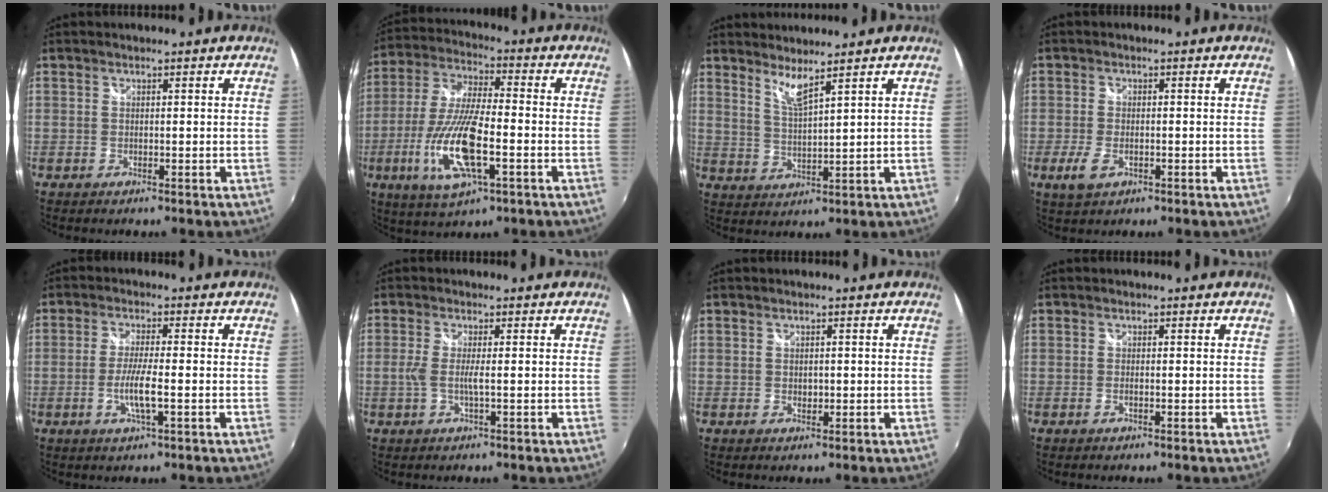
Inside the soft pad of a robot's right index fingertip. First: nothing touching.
{"total": 15.9, "force": [-5.1, 4.6, 14.4], "torque": [-0.305, -0.017, -0.097]}
{"total": 4.2, "force": [3.5, -0.5, 2.2], "torque": [-0.044, -0.009, 0.065]}
{"total": 4.0, "force": [-1.8, 2.0, 3.0], "torque": [-0.071, -0.009, -0.032]}
{"total": 5.3, "force": [-1.5, 0.1, 5.0], "torque": [-0.099, -0.008, -0.030]}
{"total": 3.0, "force": [-0.5, -0.1, 3.0], "torque": [-0.064, -0.003, -0.012]}
{"total": 0.9, "force": [0.1, 0.7, 0.5], "torque": [-0.005, 0.000, 0.002]}
{"total": 0.6, "force": [-0.3, -0.1, 0.5], "torque": [-0.010, 0.000, -0.006]}